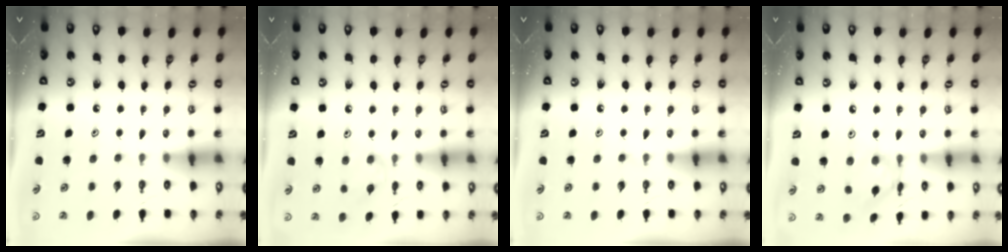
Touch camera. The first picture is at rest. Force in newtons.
{"total": 5.6, "press": 5.6, "slide": 0.6}
{"total": 0.0}
{"total": 7.5, "press": 7.5, "slide": 0.5}